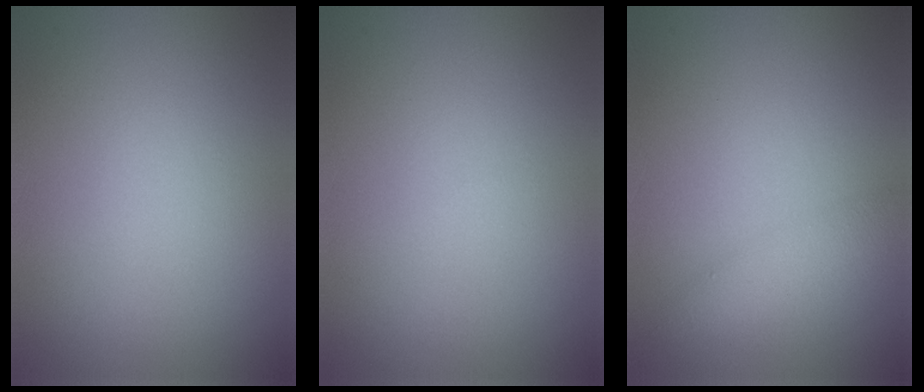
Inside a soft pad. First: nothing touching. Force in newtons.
{"total": 0.0}
{"total": 2.5, "press": 2.5, "slide": 0.1}